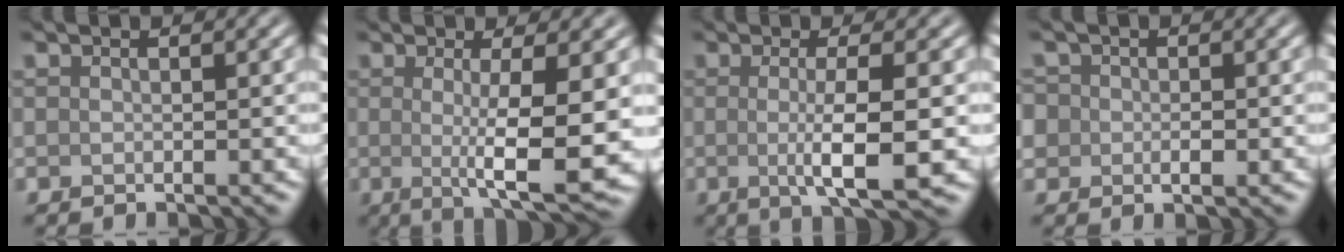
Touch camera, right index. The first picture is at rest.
{"total": 7.5, "force": [-0.4, 1.4, 7.4], "torque": [-0.109, -0.014, -0.003]}
{"total": 5.5, "force": [-0.6, 1.1, 5.3], "torque": [-0.087, -0.010, -0.009]}
{"total": 2.7, "force": [0.0, 2.3, 1.5], "torque": [-0.019, 0.001, -0.012]}